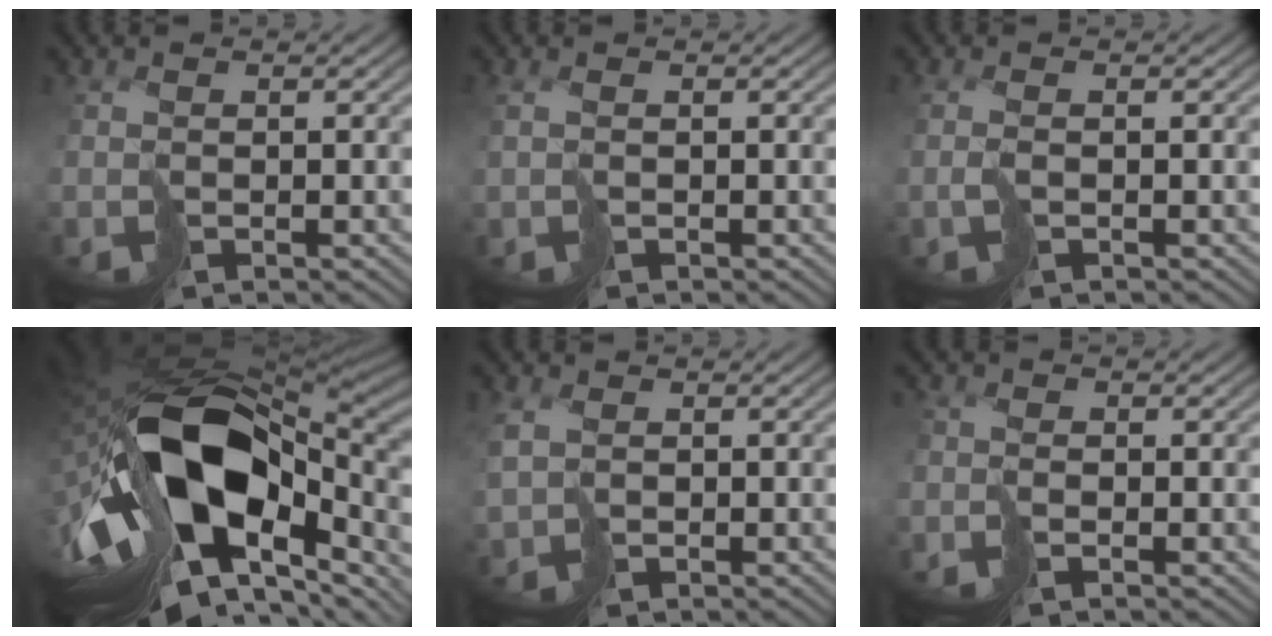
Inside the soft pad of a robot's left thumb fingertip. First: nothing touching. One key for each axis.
{"total": 1.7, "fx": -0.3, "fy": 0.7, "fz": 1.6, "tx": -0.036, "ty": 0.002, "tz": -0.003}
{"total": 1.2, "fx": -0.4, "fy": -0.3, "fz": 1.1, "tx": -0.023, "ty": 0.009, "tz": -0.001}
{"total": 20.5, "fx": -4.1, "fy": 11.2, "fz": 16.7, "tx": -0.328, "ty": -0.031, "tz": -0.057}
{"total": 3.2, "fx": -0.1, "fy": 2.3, "fz": 2.2, "tx": -0.055, "ty": 0.000, "tz": -0.003}
{"total": 1.4, "fx": -1.4, "fy": 0.1, "fz": 0.2, "tx": 0.011, "ty": 0.011, "tz": -0.030}